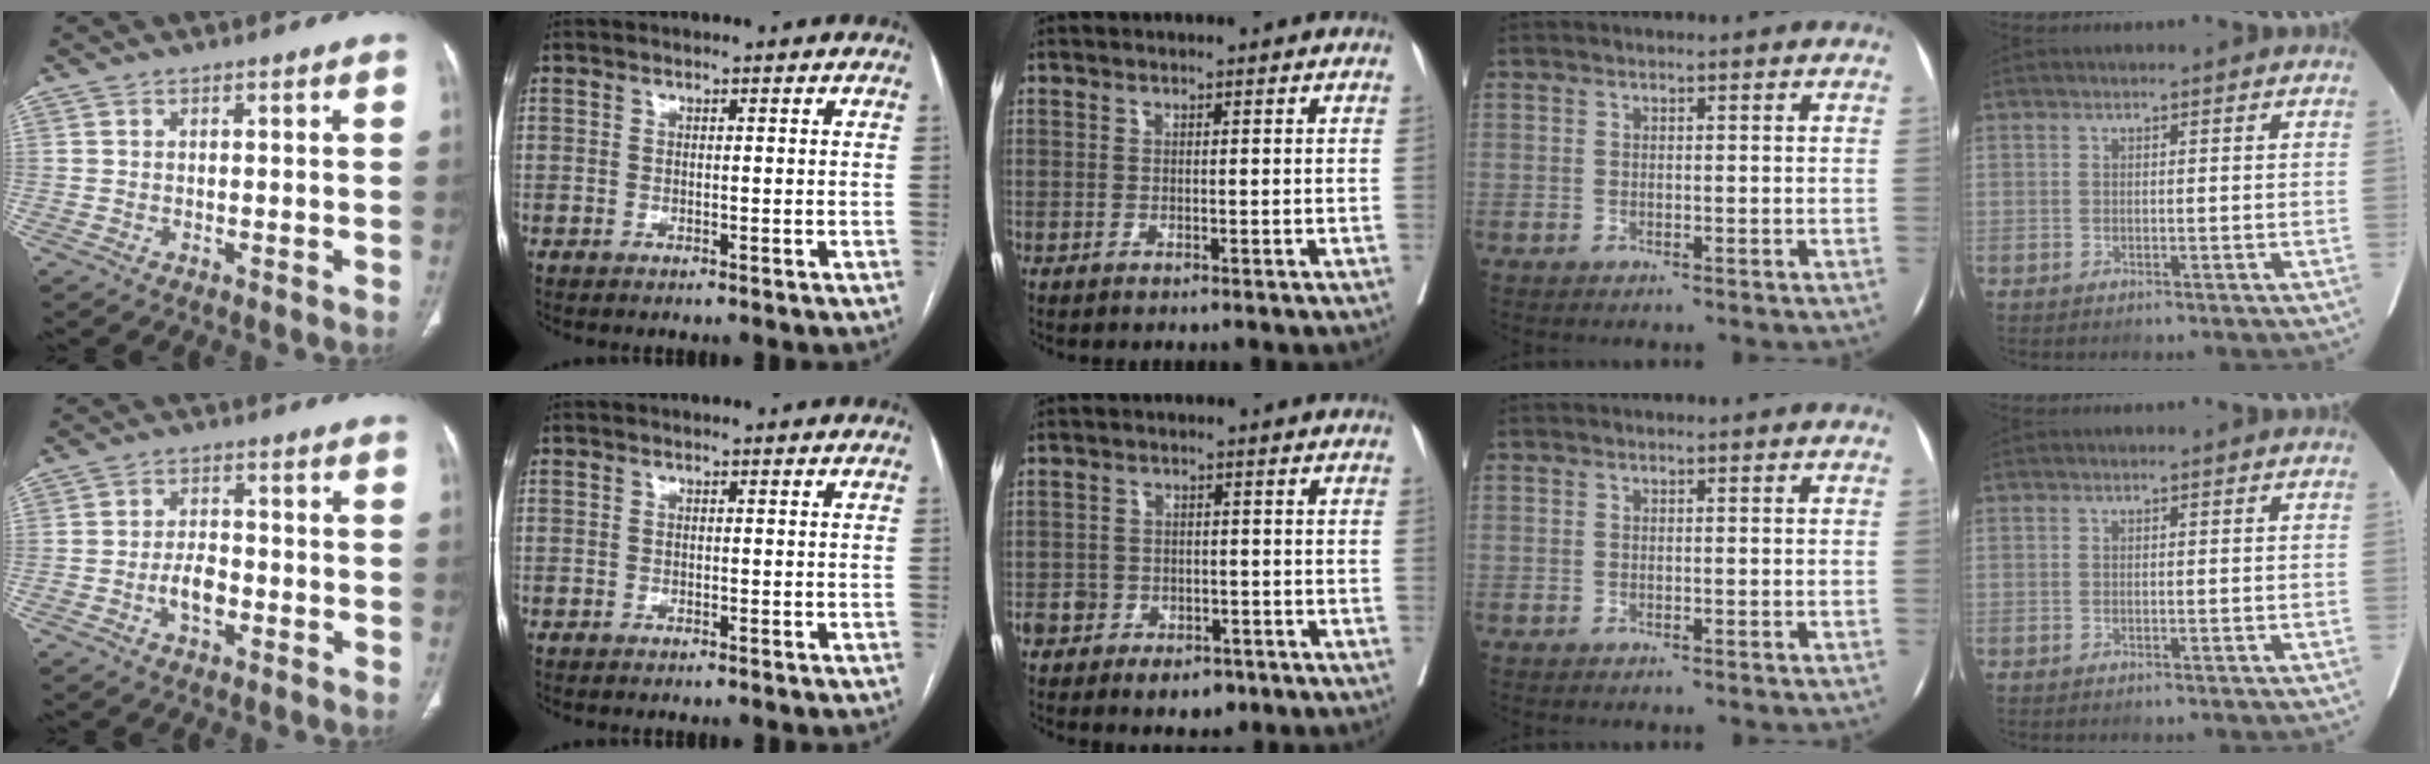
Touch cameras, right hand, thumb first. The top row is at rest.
{"thumb": {"total": 4.9, "force": [-1.8, 2.9, 3.6], "torque": [-0.054, 0.017, -0.032]}, "middle": {"total": 6.3, "force": [-3.7, 4.4, 2.7], "torque": [-0.027, 0.010, -0.048]}}